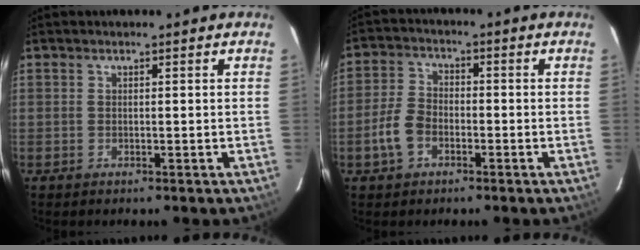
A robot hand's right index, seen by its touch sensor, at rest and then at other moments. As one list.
[{"total": 6.1, "force": [-2.7, 4.1, 3.8], "torque": [-0.085, 0.011, -0.048]}]